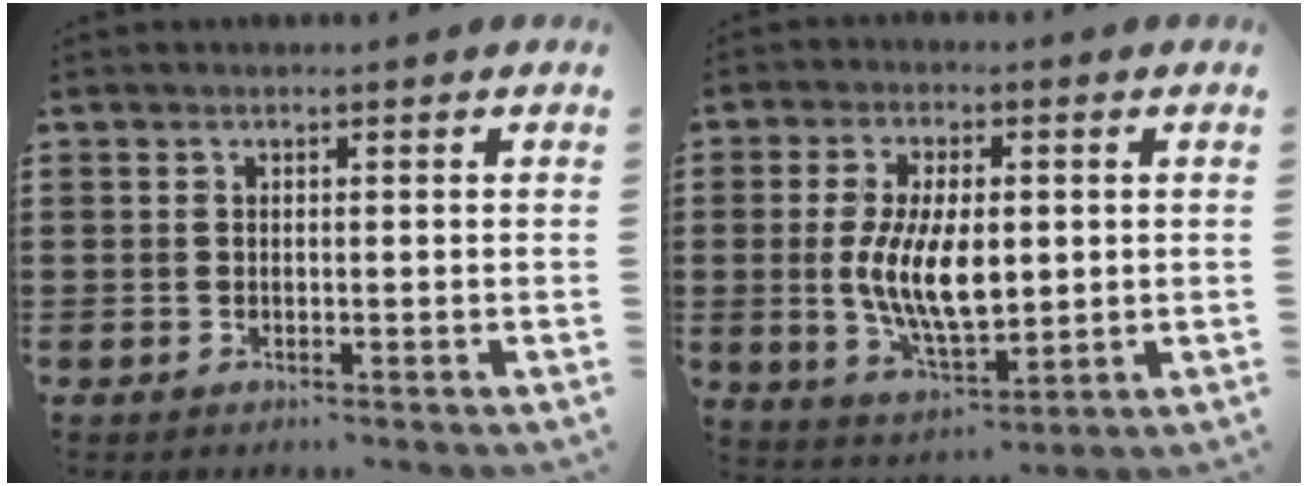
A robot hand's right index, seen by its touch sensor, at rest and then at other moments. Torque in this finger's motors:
{"motor_torque": [2.07, 0.07, 0.45, 0.21]}